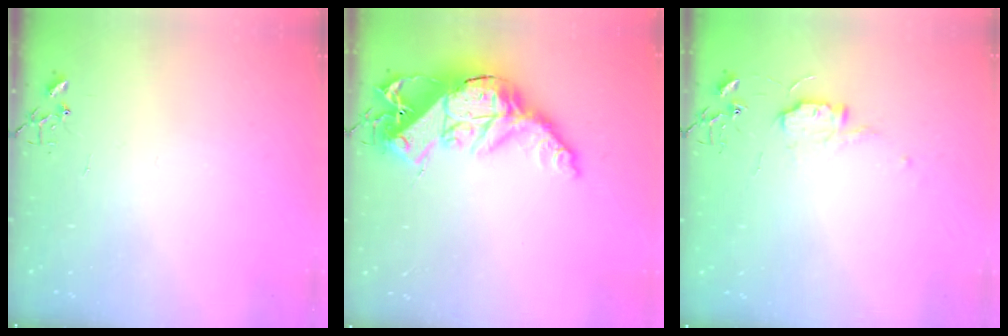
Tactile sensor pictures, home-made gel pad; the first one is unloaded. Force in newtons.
{"total": 19.6, "press": 19.6, "slide": 1.2}
{"total": 7.3, "press": 7.3, "slide": 0.7}